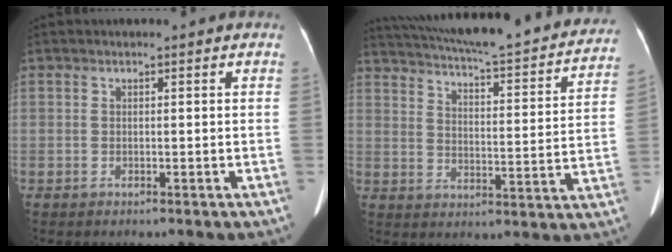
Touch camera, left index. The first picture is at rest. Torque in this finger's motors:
{"motor_torque": [0.19, -0.69, 0.08, 0.10]}